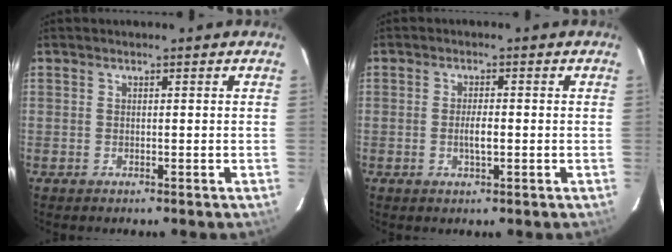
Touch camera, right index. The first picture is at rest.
{"total": 2.9, "force": [-0.5, 0.7, 2.7], "torque": [-0.049, -0.001, -0.008]}